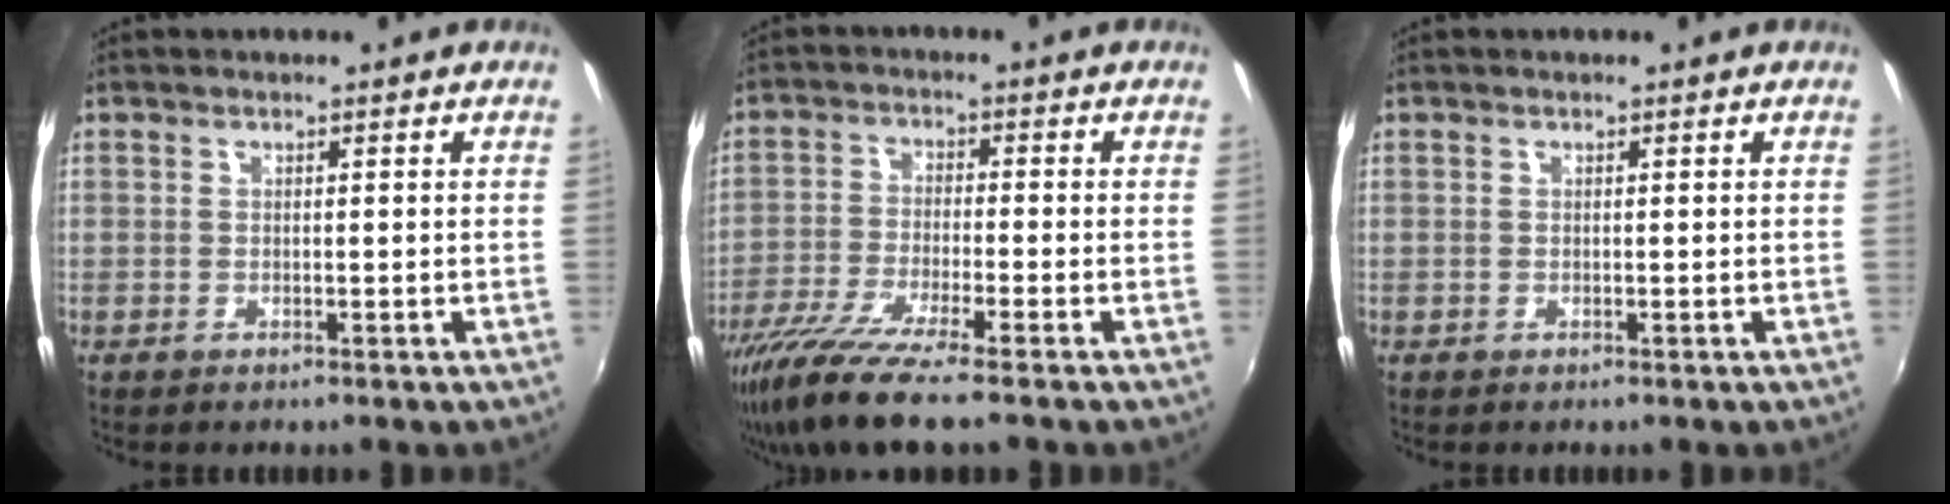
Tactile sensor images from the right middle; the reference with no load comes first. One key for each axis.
{"total": 11.5, "fx": -8.7, "fy": 0.7, "fz": 7.4, "tx": -0.163, "ty": -0.039, "tz": -0.161}
{"total": 0.0}